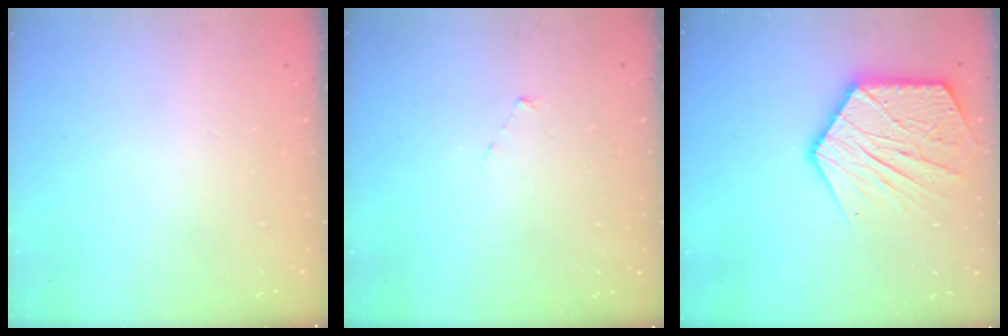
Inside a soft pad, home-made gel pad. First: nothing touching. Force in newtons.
{"total": 3.0, "press": 3.0, "slide": 0.3}
{"total": 19.6, "press": 19.5, "slide": 1.5}